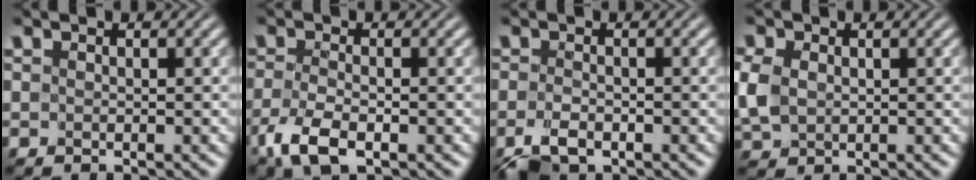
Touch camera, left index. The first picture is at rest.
{"total": 3.5, "force": [-2.1, 1.2, 2.5], "torque": [-0.062, -0.006, -0.046]}
{"total": 2.6, "force": [-1.8, 1.1, 1.5], "torque": [-0.035, -0.004, -0.040]}
{"total": 3.0, "force": [0.0, 2.5, 1.7], "torque": [-0.056, 0.001, 0.001]}